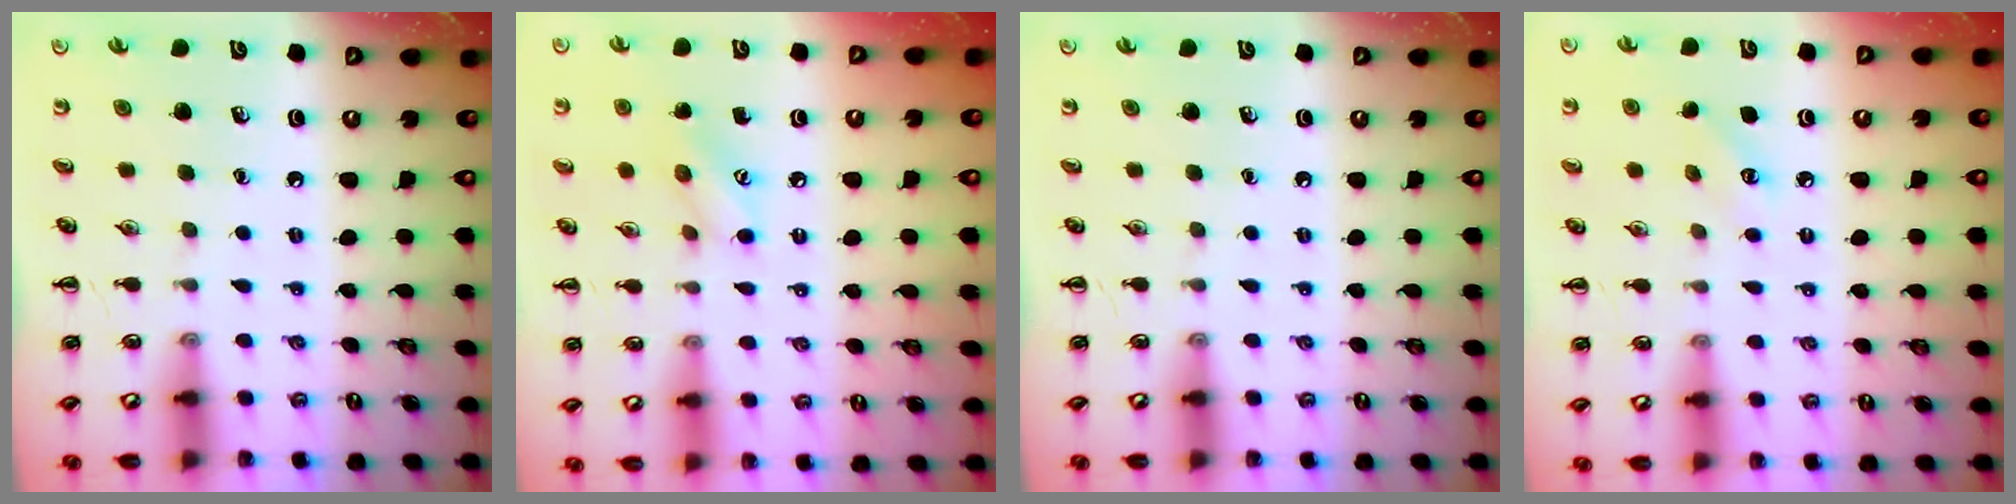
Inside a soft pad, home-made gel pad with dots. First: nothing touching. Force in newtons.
{"total": 6.7, "press": 6.7, "slide": 0.7}
{"total": 0.0}
{"total": 4.7, "press": 4.5, "slide": 1.2}